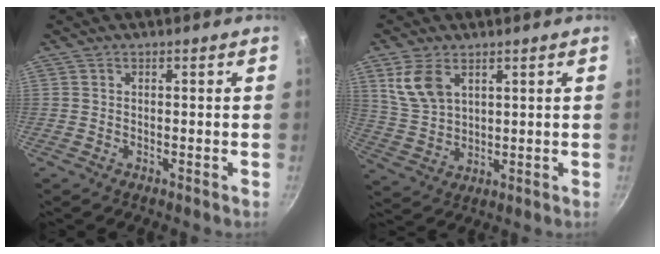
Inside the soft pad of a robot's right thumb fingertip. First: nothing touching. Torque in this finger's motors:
{"motor_torque": [-0.01, 0.09, 0.08, -0.02, 0.08]}